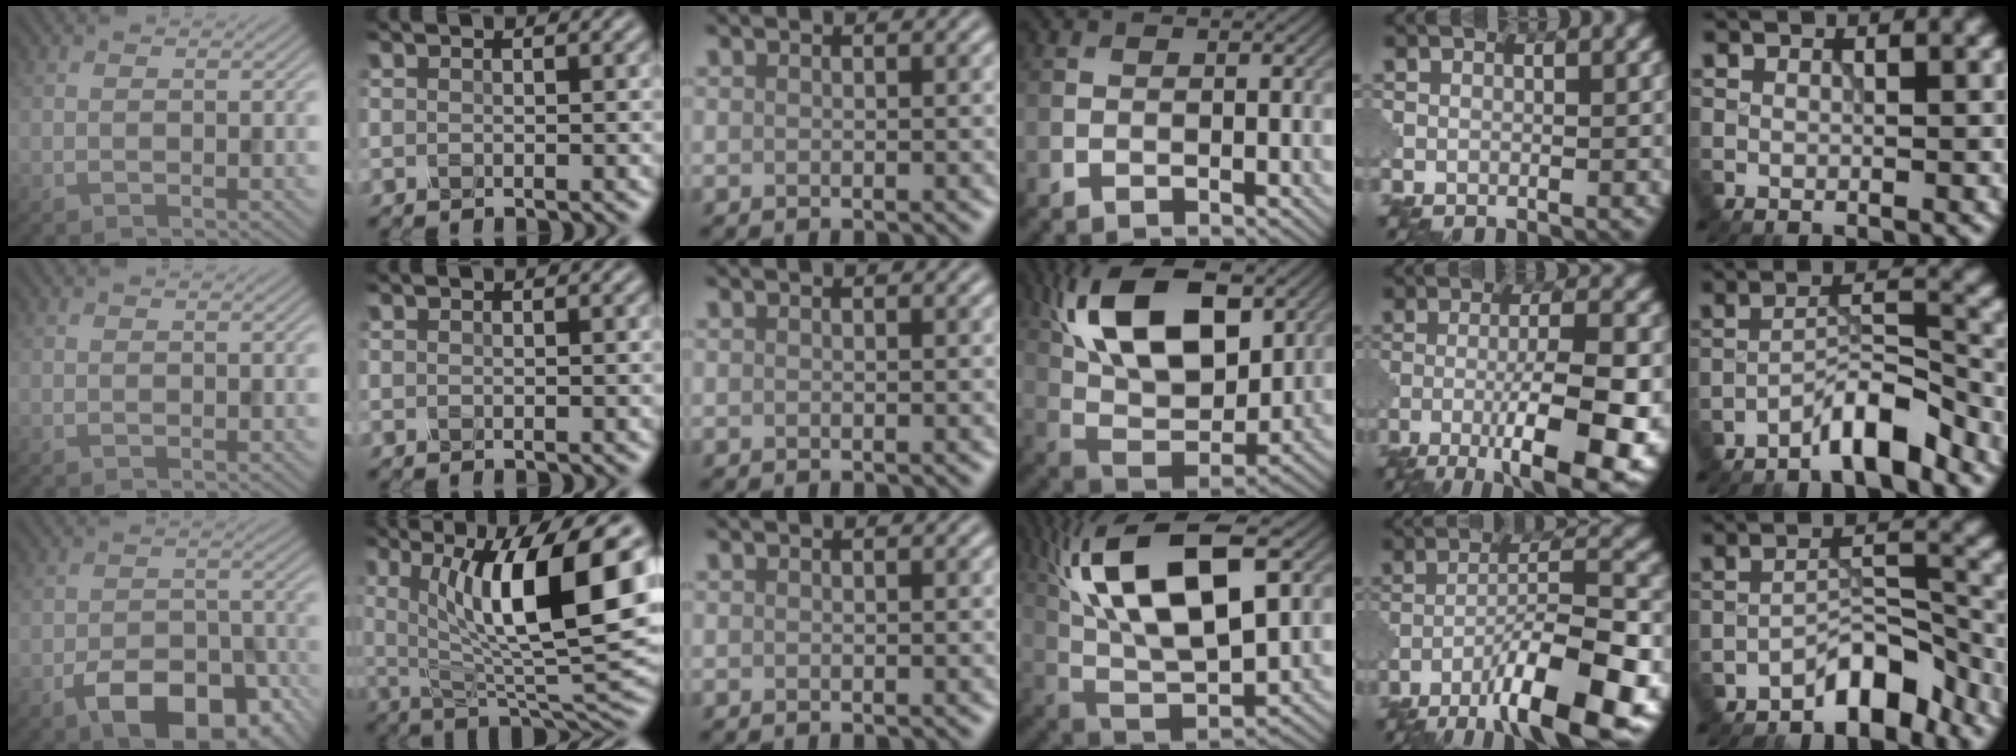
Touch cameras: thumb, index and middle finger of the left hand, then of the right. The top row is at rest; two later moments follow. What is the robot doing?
{"motion": "disassemble", "object": "glue stick"}